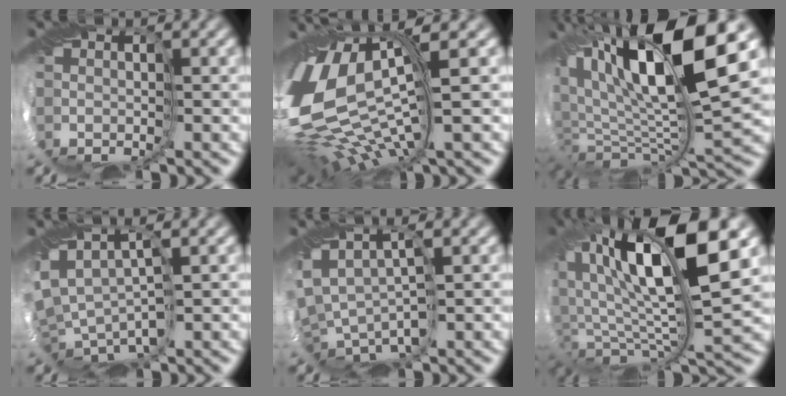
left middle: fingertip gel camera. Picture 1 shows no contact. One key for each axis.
{"total": 12.6, "fx": 1.7, "fy": 5.5, "fz": 11.2, "tx": -0.272, "ty": -0.003, "tz": 0.054}
{"total": 12.4, "fx": 5.3, "fy": 2.8, "fz": 10.9, "tx": -0.206, "ty": 0.021, "tz": 0.098}
{"total": 3.8, "fx": 0.1, "fy": 2.3, "fz": 3.0, "tx": -0.082, "ty": 0.007, "tz": 0.031}
{"total": 2.9, "fx": 0.2, "fy": 1.7, "fz": 2.3, "tx": -0.064, "ty": 0.012, "tz": 0.030}
{"total": 14.0, "fx": 4.8, "fy": 4.6, "fz": 12.3, "tx": -0.251, "ty": 0.022, "tz": 0.096}